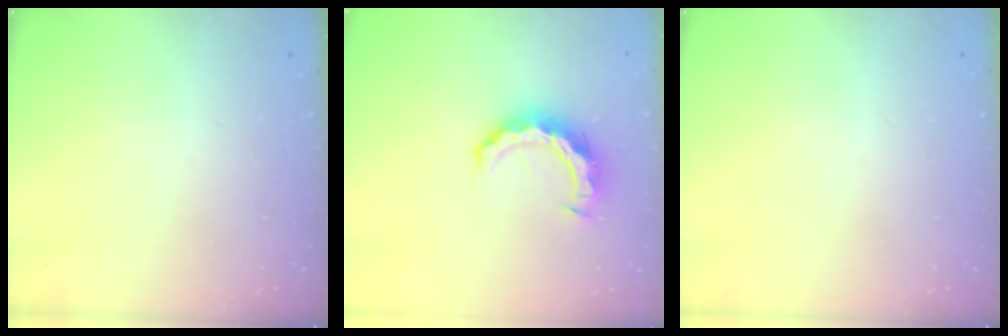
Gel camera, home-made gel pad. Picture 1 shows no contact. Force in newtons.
{"total": 9.5, "press": 9.5, "slide": 0.8}
{"total": 0.0}